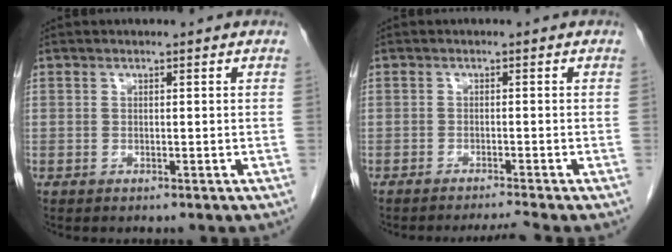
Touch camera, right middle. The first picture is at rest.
{"total": 2.8, "force": [-2.3, -1.4, 0.4], "torque": [-0.011, -0.007, -0.039]}